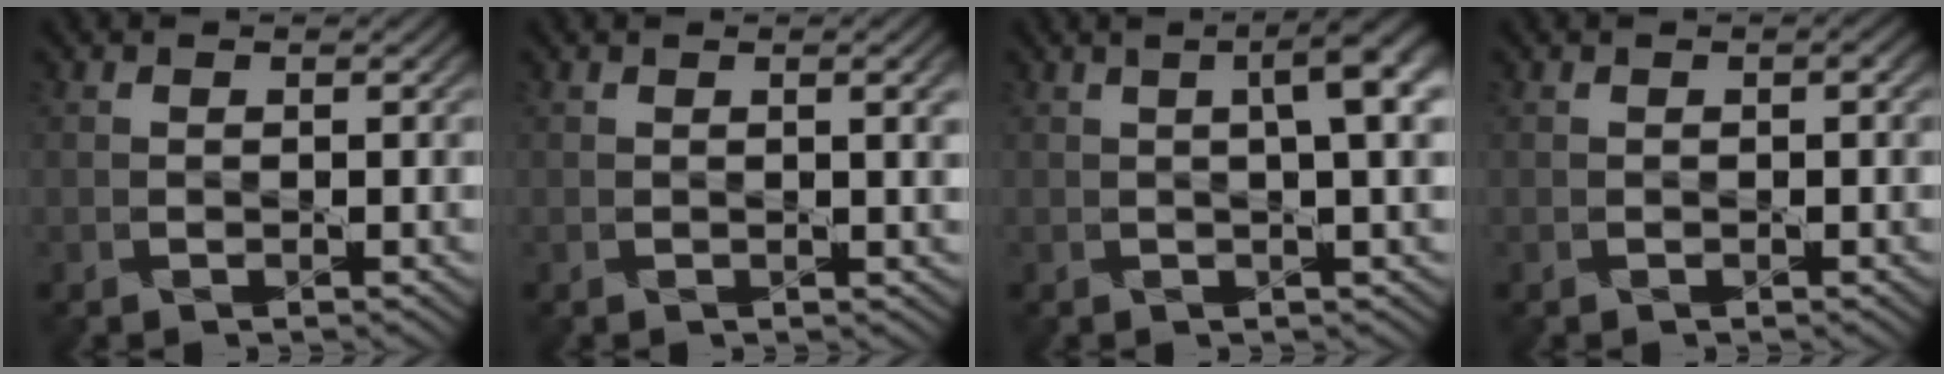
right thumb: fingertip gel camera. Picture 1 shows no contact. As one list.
[{"total": 1.7, "force": [0.6, 0.0, 1.6], "torque": [-0.026, 0.003, 0.009]}, {"total": 4.3, "force": [1.2, 0.6, 4.1], "torque": [-0.054, 0.016, 0.020]}, {"total": 0.9, "force": [0.0, 0.4, 0.7], "torque": [-0.014, -0.003, 0.005]}]